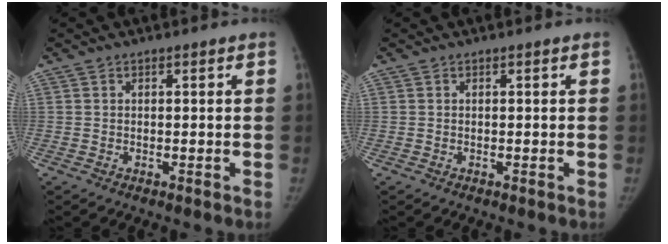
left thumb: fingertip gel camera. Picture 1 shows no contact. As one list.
[{"total": 0.0}]